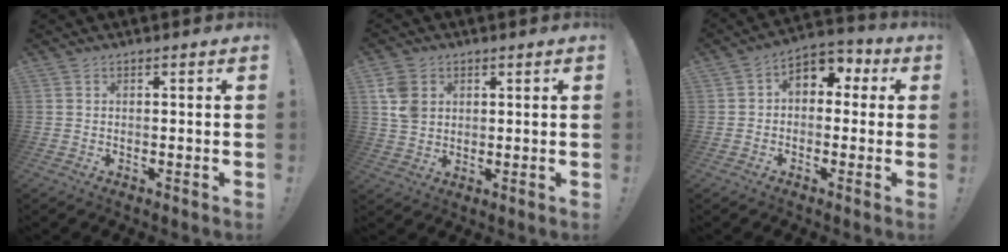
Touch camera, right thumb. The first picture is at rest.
{"total": 8.1, "force": [2.6, 6.4, 4.2], "torque": [-0.087, 0.003, 0.055]}
{"total": 6.4, "force": [0.8, 5.0, 3.9], "torque": [-0.052, 0.005, 0.020]}